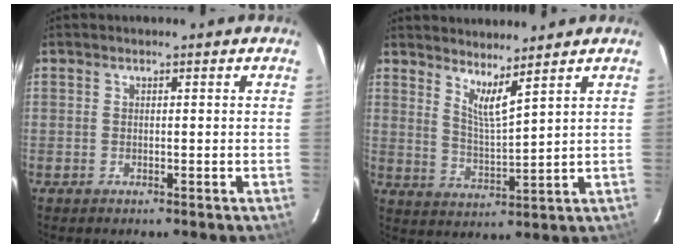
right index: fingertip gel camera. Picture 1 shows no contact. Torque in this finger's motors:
{"motor_torque": [-0.12, 0.11, 0.00, 0.01]}